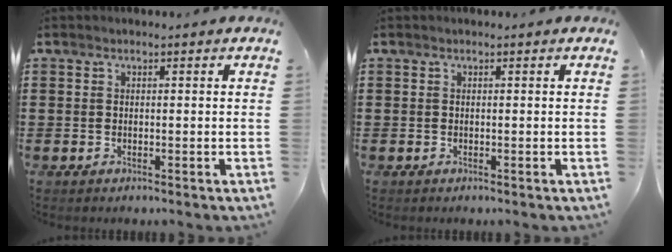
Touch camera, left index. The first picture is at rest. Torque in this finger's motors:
{"motor_torque": [0.00, 0.00, 0.00, 0.00]}